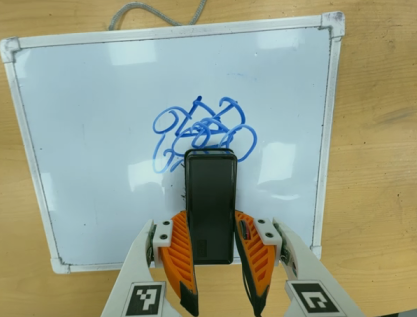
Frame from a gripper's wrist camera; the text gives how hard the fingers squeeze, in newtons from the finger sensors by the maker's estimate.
{"total": 5.9, "left": 4.2, "right": 7.6}